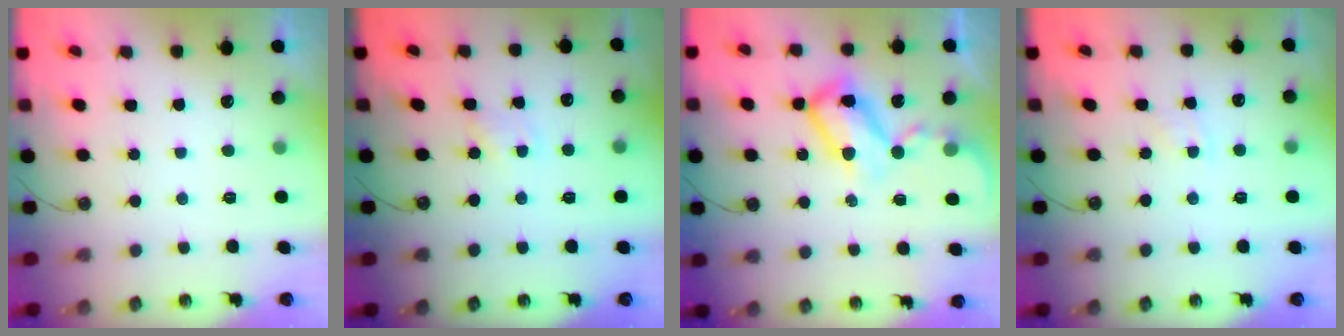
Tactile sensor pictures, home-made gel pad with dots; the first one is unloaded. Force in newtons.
{"total": 2.7, "press": 2.7, "slide": 0.4}
{"total": 12.6, "press": 12.5, "slide": 1.2}
{"total": 4.2, "press": 4.1, "slide": 0.6}